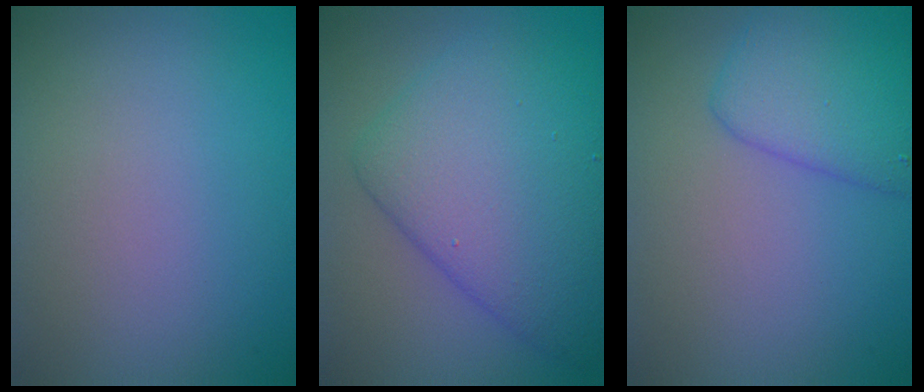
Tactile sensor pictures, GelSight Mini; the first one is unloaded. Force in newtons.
{"total": 8.5, "press": 8.5, "slide": 0.4}
{"total": 4.4, "press": 4.3, "slide": 0.3}